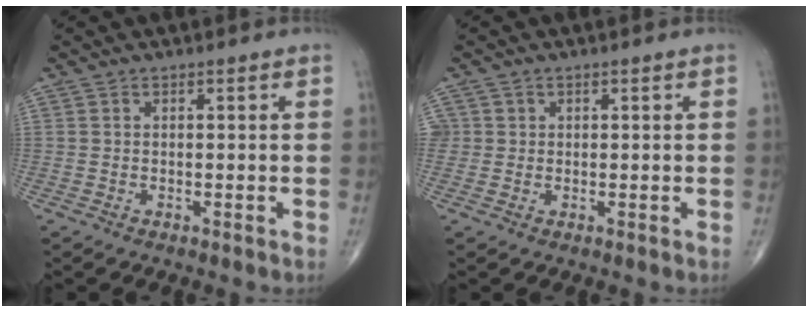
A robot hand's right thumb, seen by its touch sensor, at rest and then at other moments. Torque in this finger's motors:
{"motor_torque": [0.19, 0.22, 0.90, 0.66, 0.12]}